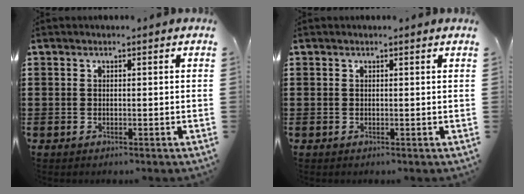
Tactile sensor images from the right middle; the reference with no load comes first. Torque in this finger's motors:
{"motor_torque": [0.04, 0.04, -0.02, 0.00]}